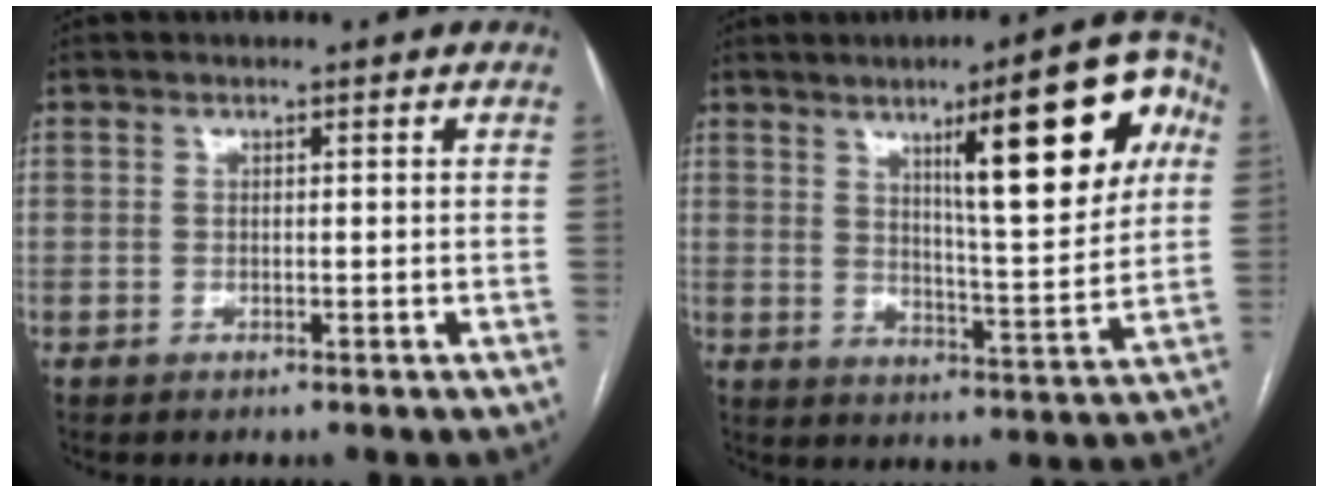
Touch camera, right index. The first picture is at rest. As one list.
[{"total": 18.2, "force": [7.2, 3.0, 16.5], "torque": [-0.212, 0.010, 0.099]}]